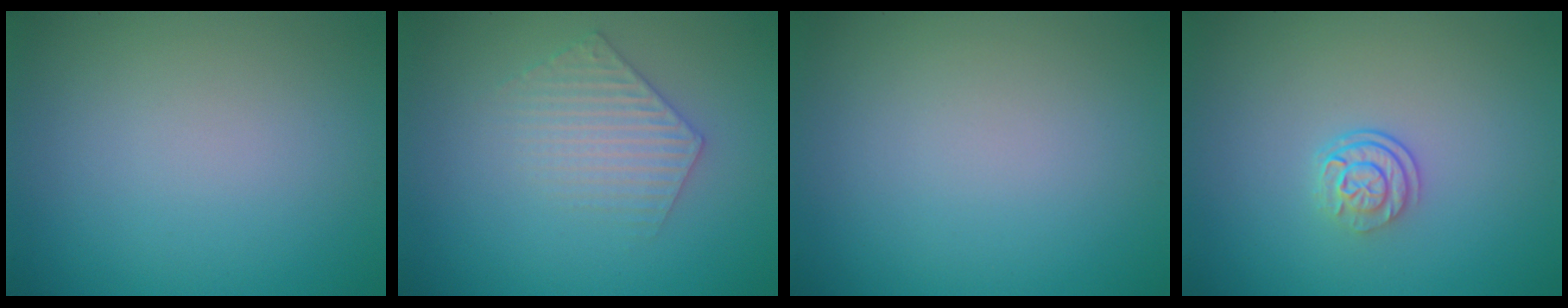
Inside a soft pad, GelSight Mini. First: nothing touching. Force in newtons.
{"total": 2.9, "press": 2.9, "slide": 0.5}
{"total": 0.0}
{"total": 2.5, "press": 1.8, "slide": 1.7}